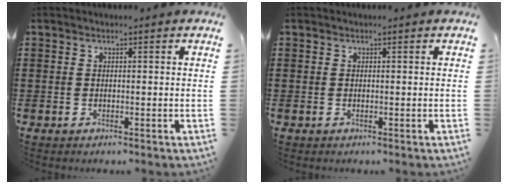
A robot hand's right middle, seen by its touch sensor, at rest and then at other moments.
{"total": 0.0}